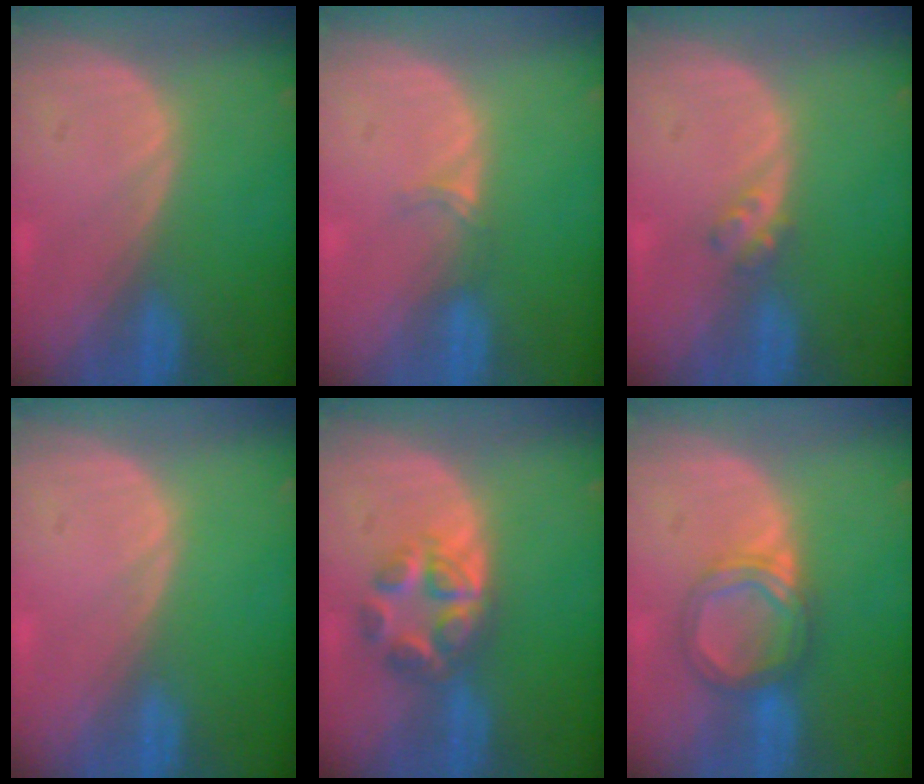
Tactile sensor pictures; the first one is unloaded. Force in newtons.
{"total": 1.6, "press": 1.3, "slide": 1.1}
{"total": 2.1, "press": 1.8, "slide": 1.0}
{"total": 0.0}
{"total": 5.9, "press": 5.5, "slide": 2.2}
{"total": 5.3, "press": 5.1, "slide": 1.5}